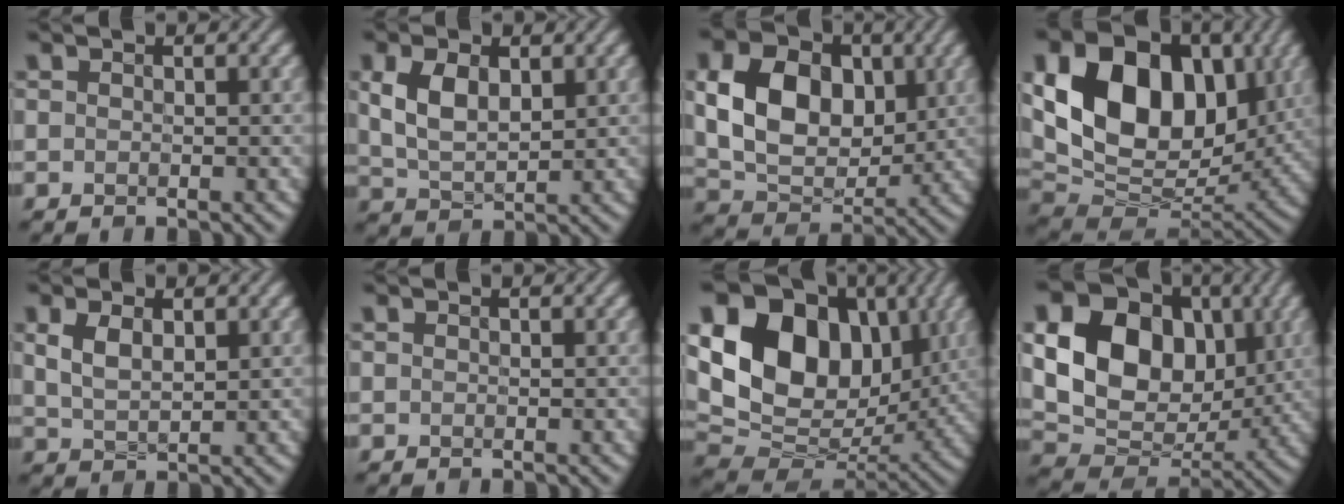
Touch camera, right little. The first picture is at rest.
{"total": 4.4, "force": [0.8, 2.5, 3.5], "torque": [-0.082, -0.002, 0.023]}
{"total": 8.7, "force": [1.1, 6.2, 6.0], "torque": [-0.125, -0.004, 0.019]}
{"total": 14.6, "force": [3.6, 9.9, 10.1], "torque": [-0.177, 0.015, 0.064]}
{"total": 2.4, "force": [0.6, 1.2, 2.0], "torque": [-0.052, -0.002, 0.021]}
{"total": 0.0}
{"total": 16.3, "force": [4.4, 11.7, 10.4], "torque": [-0.195, 0.030, 0.077]}
{"total": 14.0, "force": [2.6, 10.5, 8.9], "torque": [-0.159, 0.015, 0.043]}